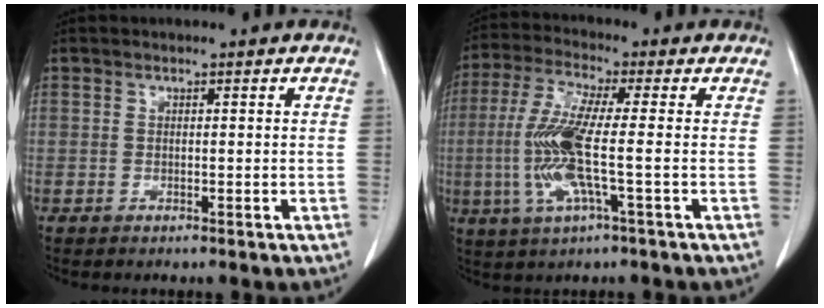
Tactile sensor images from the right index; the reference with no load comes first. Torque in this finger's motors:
{"motor_torque": [1.66, -0.34, 0.56, 0.21]}